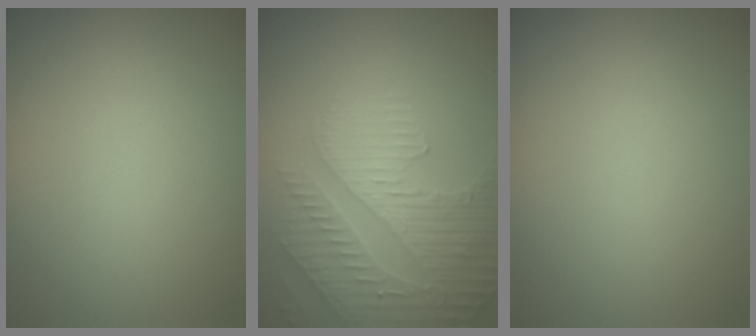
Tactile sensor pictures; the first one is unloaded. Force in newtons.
{"total": 4.7, "press": 3.9, "slide": 2.7}
{"total": 0.0}